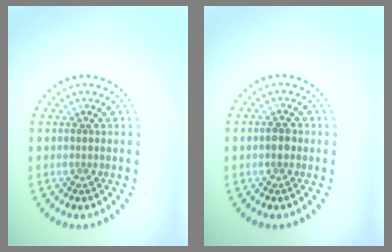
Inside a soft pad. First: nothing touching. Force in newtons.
{"total": 1.5, "press": 1.5, "slide": 0.1}